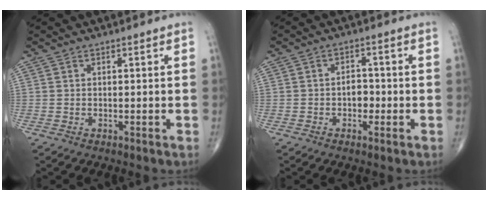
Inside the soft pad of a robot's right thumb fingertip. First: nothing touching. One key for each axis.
{"total": 3.3, "fx": -0.8, "fy": 2.2, "fz": 2.3, "tx": -0.019, "ty": 0.011, "tz": -0.016}